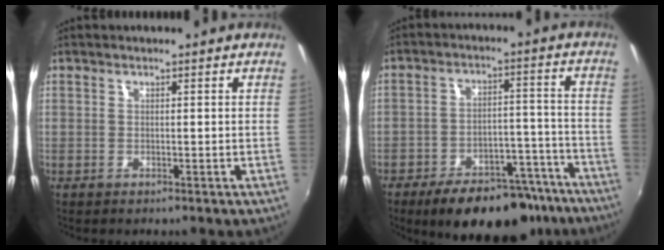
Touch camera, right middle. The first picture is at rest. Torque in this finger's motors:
{"motor_torque": [1.00, -1.14, 0.28, 0.02]}